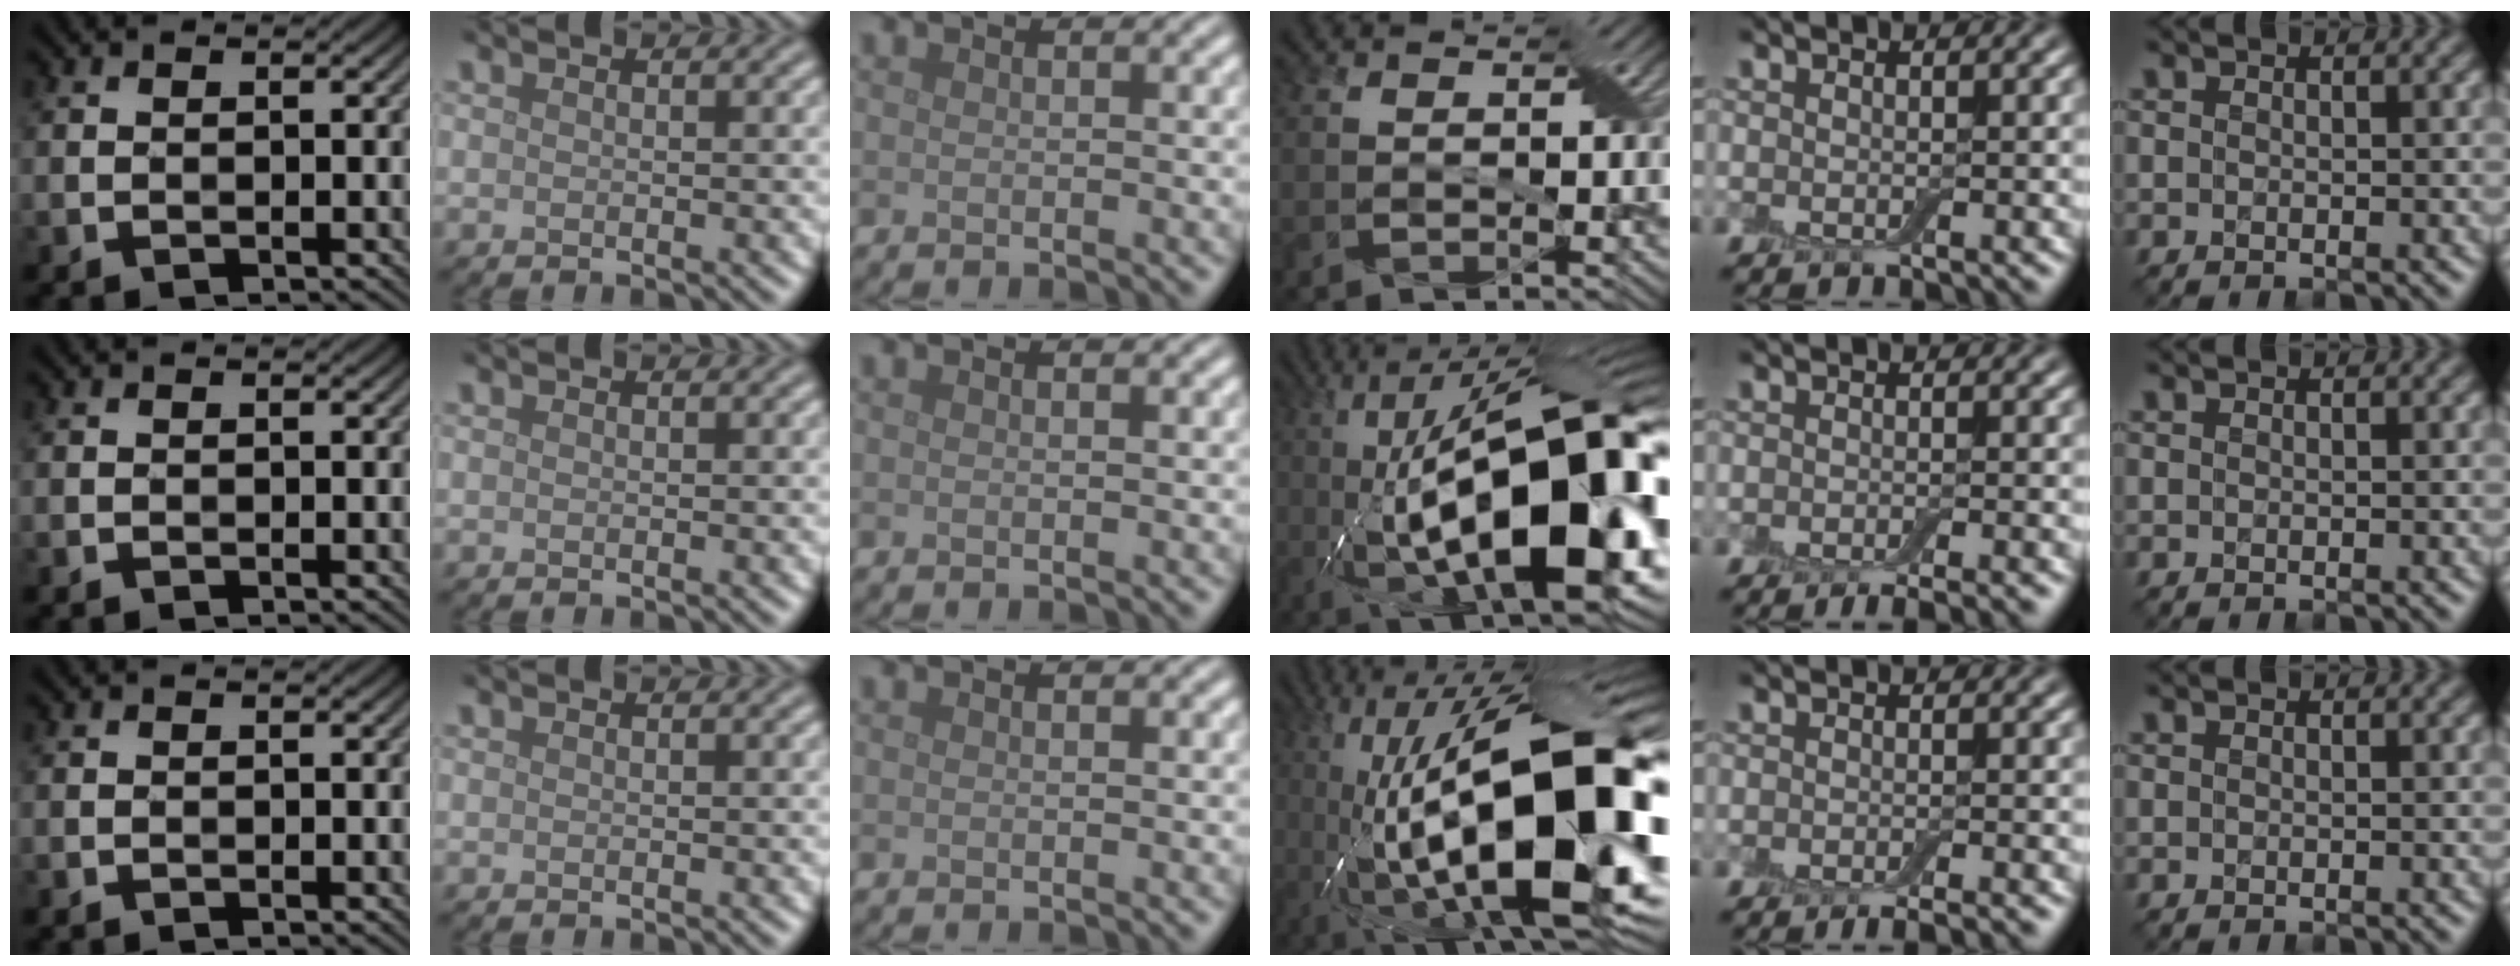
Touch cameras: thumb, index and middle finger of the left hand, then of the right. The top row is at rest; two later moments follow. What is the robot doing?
{"motion": "open", "object": "airpods case & airpods"}